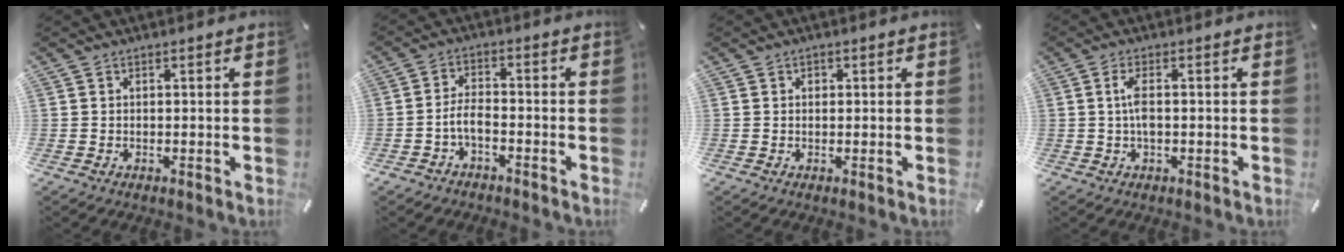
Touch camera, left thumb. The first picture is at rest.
{"total": 4.6, "force": [-2.5, 2.2, 3.1], "torque": [-0.065, 0.013, -0.050]}
{"total": 0.9, "force": [0.1, 0.8, 0.3], "torque": [0.003, 0.002, -0.001]}
{"total": 3.8, "force": [-0.1, 1.2, 3.6], "torque": [-0.073, -0.001, -0.006]}